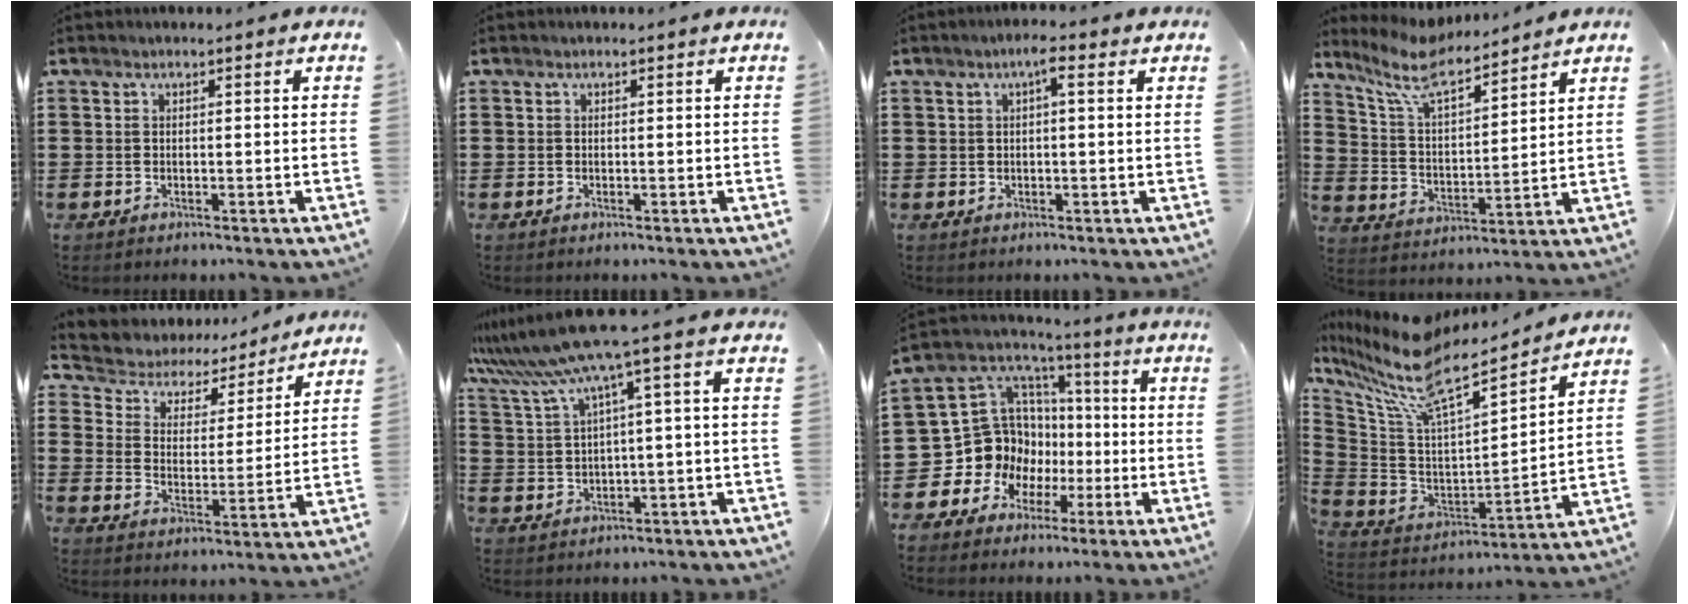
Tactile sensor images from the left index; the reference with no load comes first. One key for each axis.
{"total": 0.0}
{"total": 3.1, "fx": 1.2, "fy": 0.7, "fz": 2.8, "tx": -0.048, "ty": 0.004, "tz": 0.016}
{"total": 8.0, "fx": 6.6, "fy": 1.9, "fz": 4.2, "tx": -0.108, "ty": -0.025, "tz": 0.114}
{"total": 4.4, "fx": 4.0, "fy": 1.6, "fz": 0.5, "tx": -0.039, "ty": -0.030, "tz": 0.062}
{"total": 8.0, "fx": 4.4, "fy": -0.3, "fz": 6.7, "tx": -0.159, "ty": -0.035, "tz": 0.070}
{"total": 12.7, "fx": -1.3, "fy": 12.2, "fz": 3.6, "tx": -0.126, "ty": -0.025, "tz": -0.004}
{"total": 10.5, "fx": 7.9, "fy": 2.3, "fz": 6.5, "tx": -0.173, "ty": -0.057, "tz": 0.127}